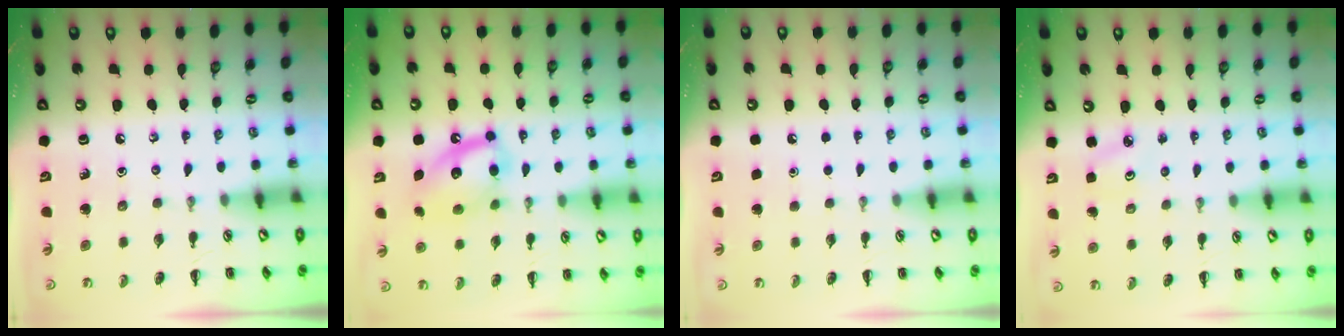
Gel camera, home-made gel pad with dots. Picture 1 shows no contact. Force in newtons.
{"total": 14.4, "press": 14.2, "slide": 2.2}
{"total": 1.5, "press": 1.5, "slide": 0.1}
{"total": 2.5, "press": 2.4, "slide": 0.7}